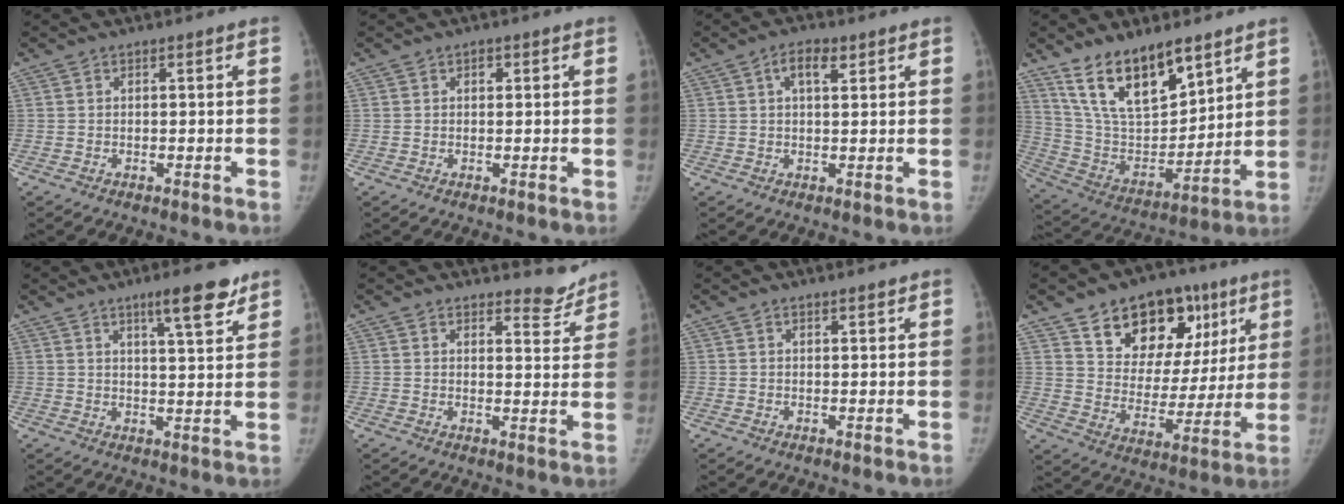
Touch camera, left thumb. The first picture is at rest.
{"total": 1.1, "force": [0.4, 0.8, 0.6], "torque": [0.001, 0.001, 0.005]}
{"total": 4.2, "force": [2.0, 2.0, 3.1], "torque": [-0.044, 0.001, 0.032]}
{"total": 18.0, "force": [12.0, 8.0, 10.8], "torque": [-0.145, -0.065, 0.237]}
{"total": 8.4, "force": [5.6, 1.7, 6.1], "torque": [-0.076, -0.034, 0.084]}
{"total": 5.0, "force": [4.7, 1.6, 0.5], "torque": [0.018, -0.044, 0.059]}
{"total": 1.2, "force": [1.0, 0.2, 0.5], "torque": [-0.004, -0.006, 0.018]}
{"total": 21.0, "force": [11.0, 13.1, 12.1], "torque": [-0.116, -0.027, 0.173]}